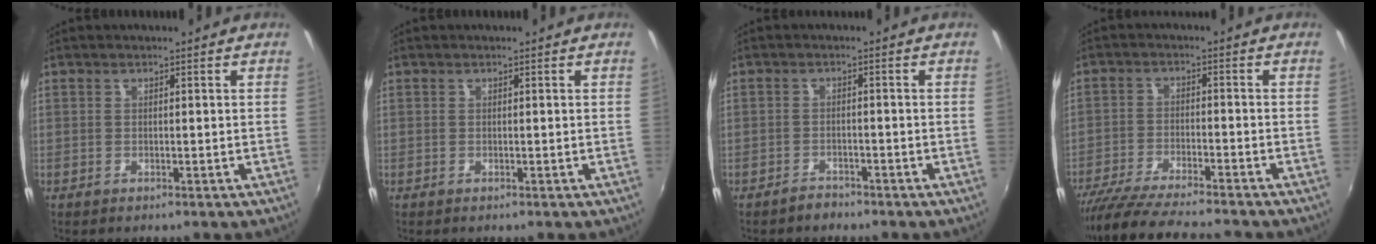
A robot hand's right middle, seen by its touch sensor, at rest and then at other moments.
{"total": 0.0}
{"total": 2.2, "force": [-2.0, 0.9, 0.3], "torque": [-0.012, 0.003, -0.033]}
{"total": 14.4, "force": [-12.8, 1.1, 6.4], "torque": [-0.137, -0.026, -0.216]}